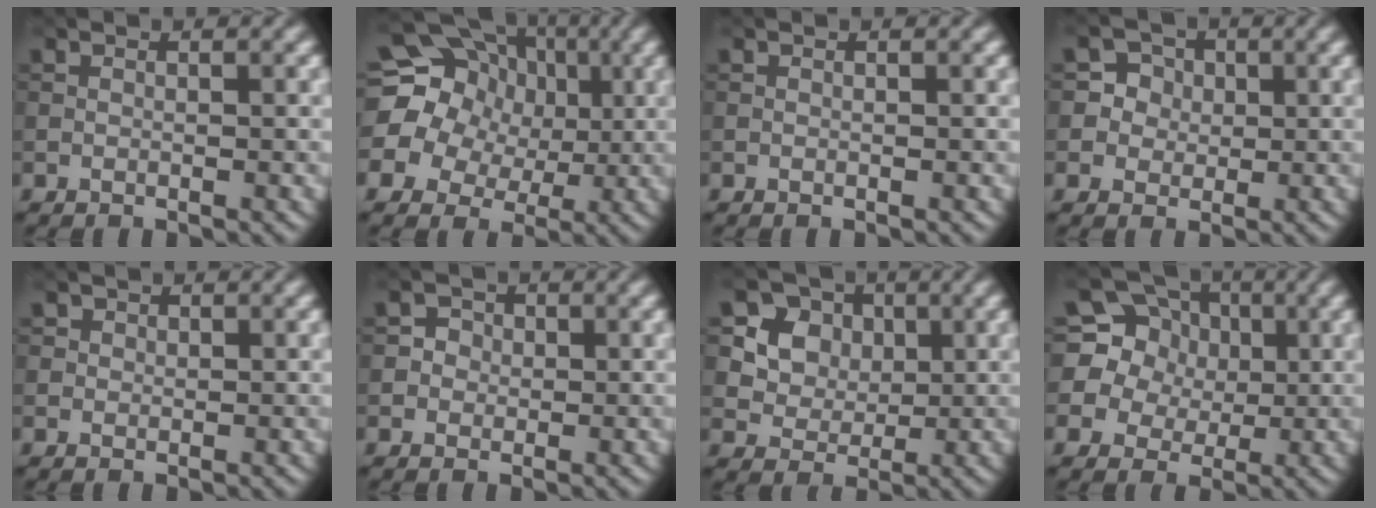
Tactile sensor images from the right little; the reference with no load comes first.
{"total": 17.1, "force": [3.1, 15.5, 6.6], "torque": [-0.156, 0.033, 0.033]}
{"total": 0.0}
{"total": 3.1, "force": [0.6, 3.0, 0.7], "torque": [-0.003, 0.002, 0.018]}
{"total": 0.5, "force": [0.0, 0.4, -0.3], "torque": [0.006, -0.001, 0.010]}
{"total": 1.3, "force": [-0.2, 1.3, 0.1], "torque": [0.008, 0.001, 0.004]}
{"total": 8.1, "force": [3.1, 6.8, 3.2], "torque": [-0.077, 0.014, 0.060]}
{"total": 9.6, "force": [3.2, 8.4, 3.3], "torque": [-0.097, 0.041, 0.051]}